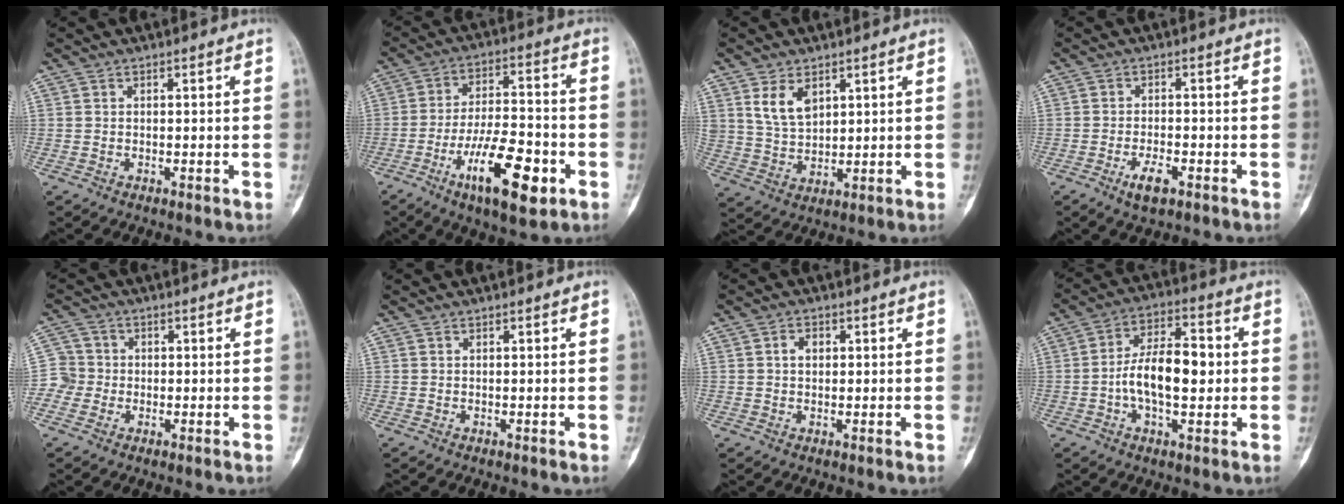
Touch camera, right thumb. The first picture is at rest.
{"total": 17.1, "force": [-7.4, 6.2, 14.2], "torque": [-0.227, 0.031, -0.118]}
{"total": 6.7, "force": [3.3, 4.0, 4.1], "torque": [-0.065, -0.018, 0.073]}
{"total": 4.3, "force": [-2.3, 1.6, 3.2], "torque": [-0.057, 0.007, -0.038]}
{"total": 4.3, "force": [-0.9, 4.2, 0.3], "torque": [0.018, 0.011, -0.027]}
{"total": 0.0}
{"total": 2.4, "force": [0.5, 1.8, 1.6], "torque": [-0.021, 0.007, 0.008]}
{"total": 11.8, "force": [-0.8, 5.9, 10.2], "torque": [-0.165, 0.027, -0.018]}